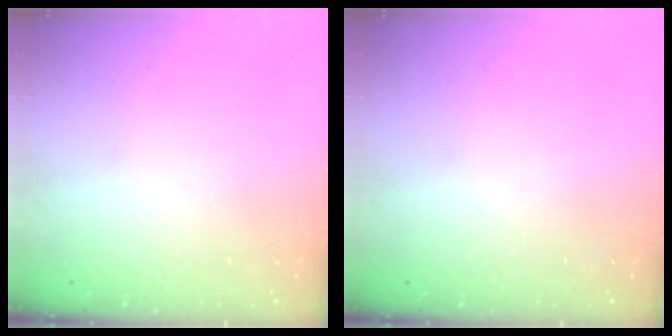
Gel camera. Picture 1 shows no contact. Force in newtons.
{"total": 0.0}